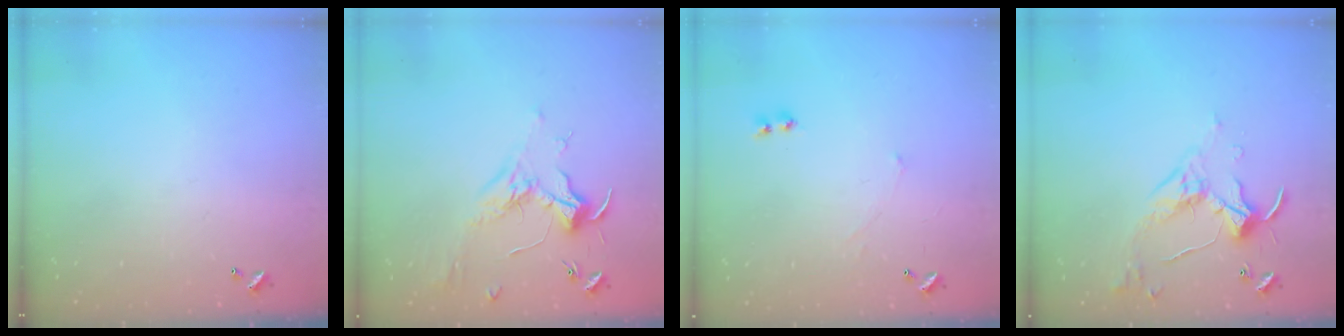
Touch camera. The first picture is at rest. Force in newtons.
{"total": 1.8, "press": 1.7, "slide": 0.7}
{"total": 2.4, "press": 2.3, "slide": 0.5}
{"total": 5.0, "press": 5.0, "slide": 0.5}